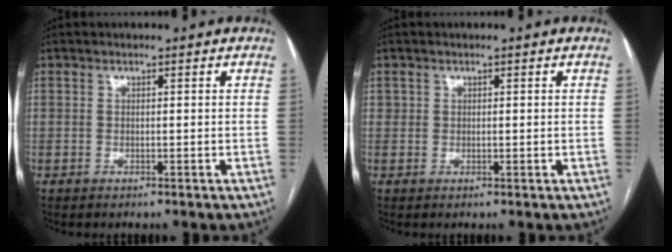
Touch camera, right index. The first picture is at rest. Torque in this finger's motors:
{"motor_torque": [-0.07, 0.19, 0.02, 0.00]}